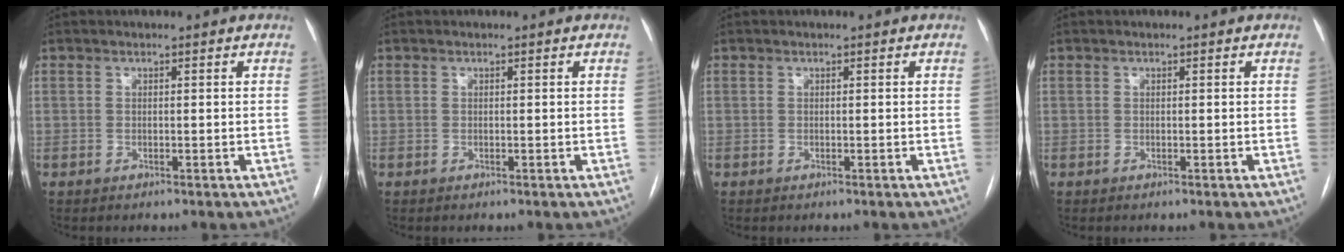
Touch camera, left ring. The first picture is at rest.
{"total": 0.0}
{"total": 0.0}
{"total": 0.0}